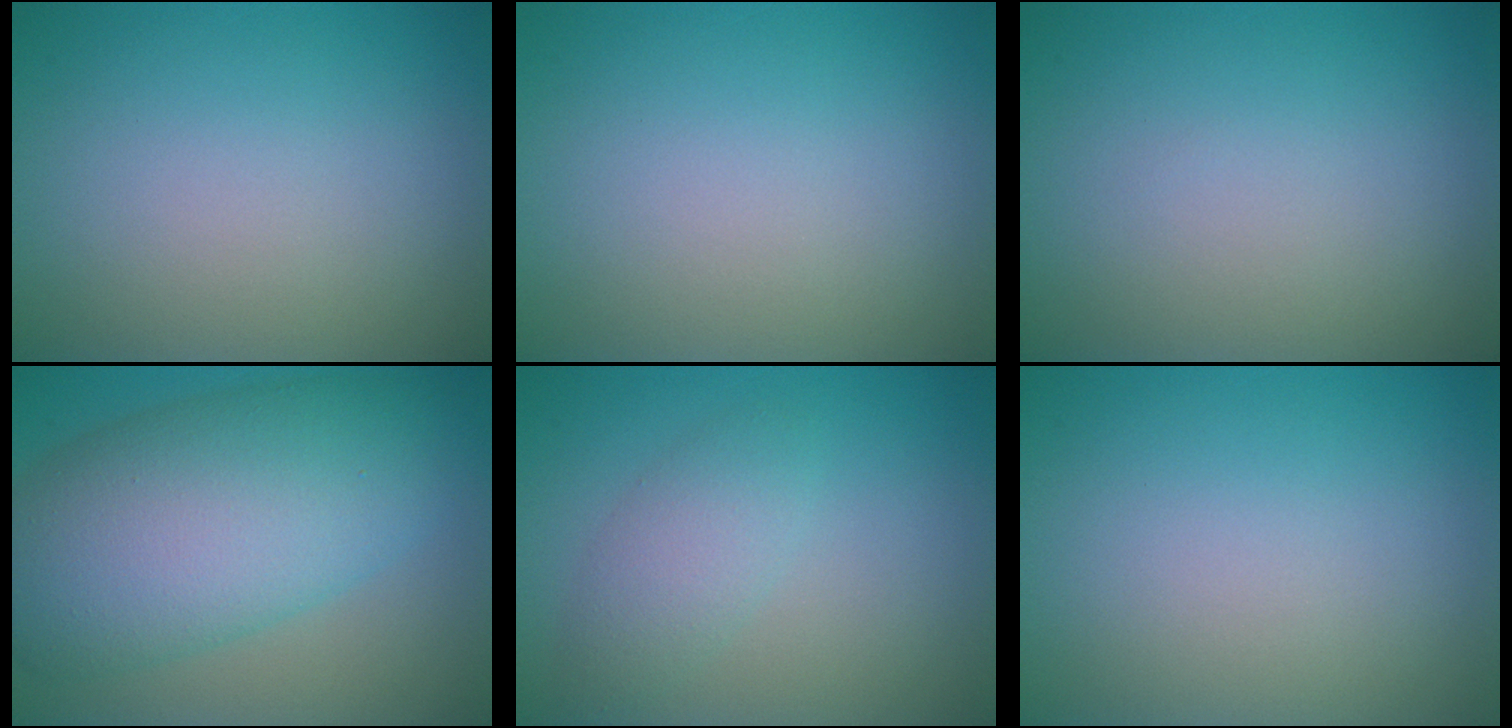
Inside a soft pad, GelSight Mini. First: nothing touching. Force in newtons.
{"total": 0.0}
{"total": 0.0}
{"total": 11.2, "press": 11.2, "slide": 0.3}
{"total": 2.5, "press": 2.5, "slide": 0.1}
{"total": 0.0}